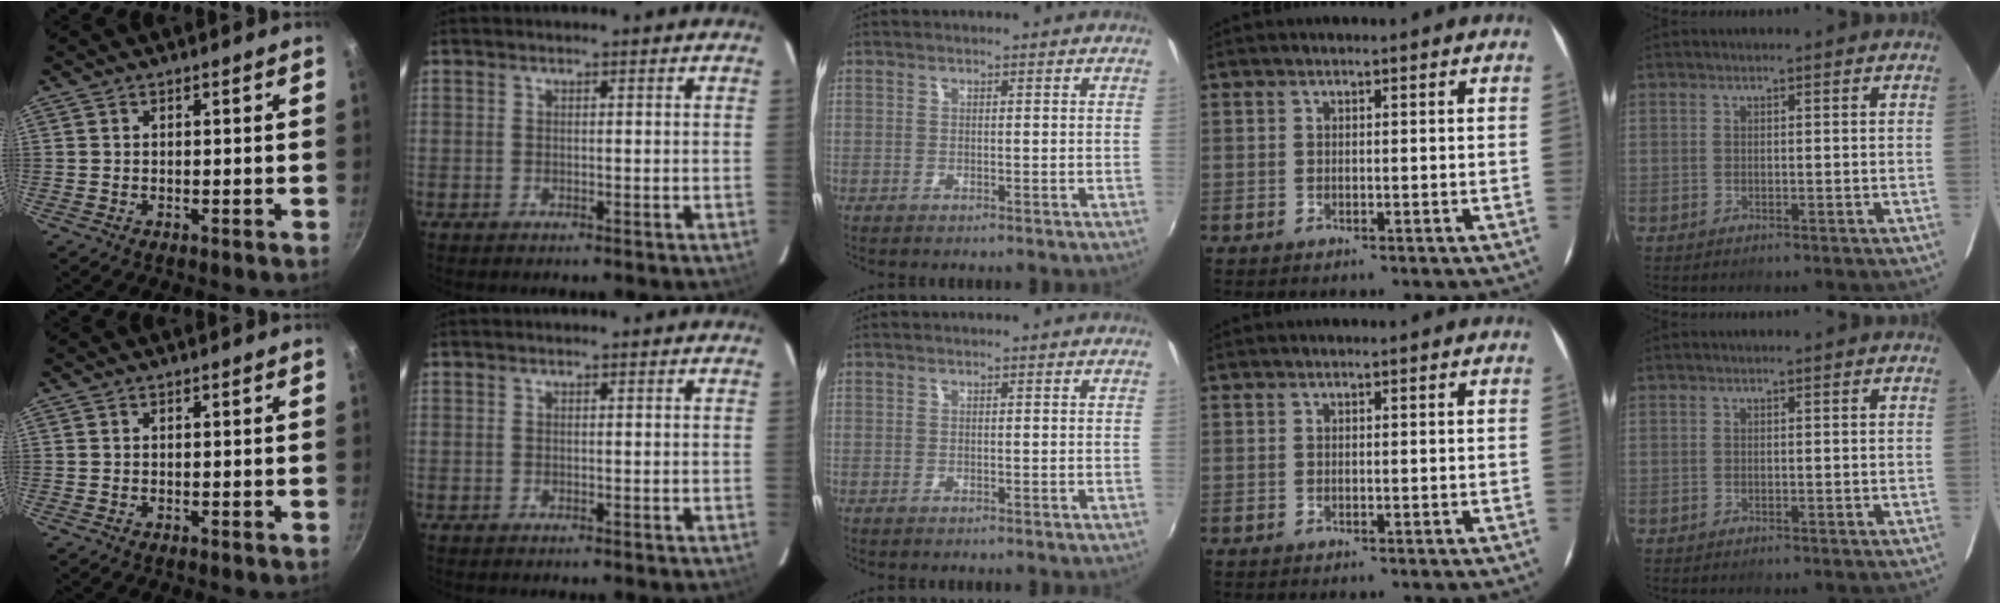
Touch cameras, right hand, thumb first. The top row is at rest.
{}